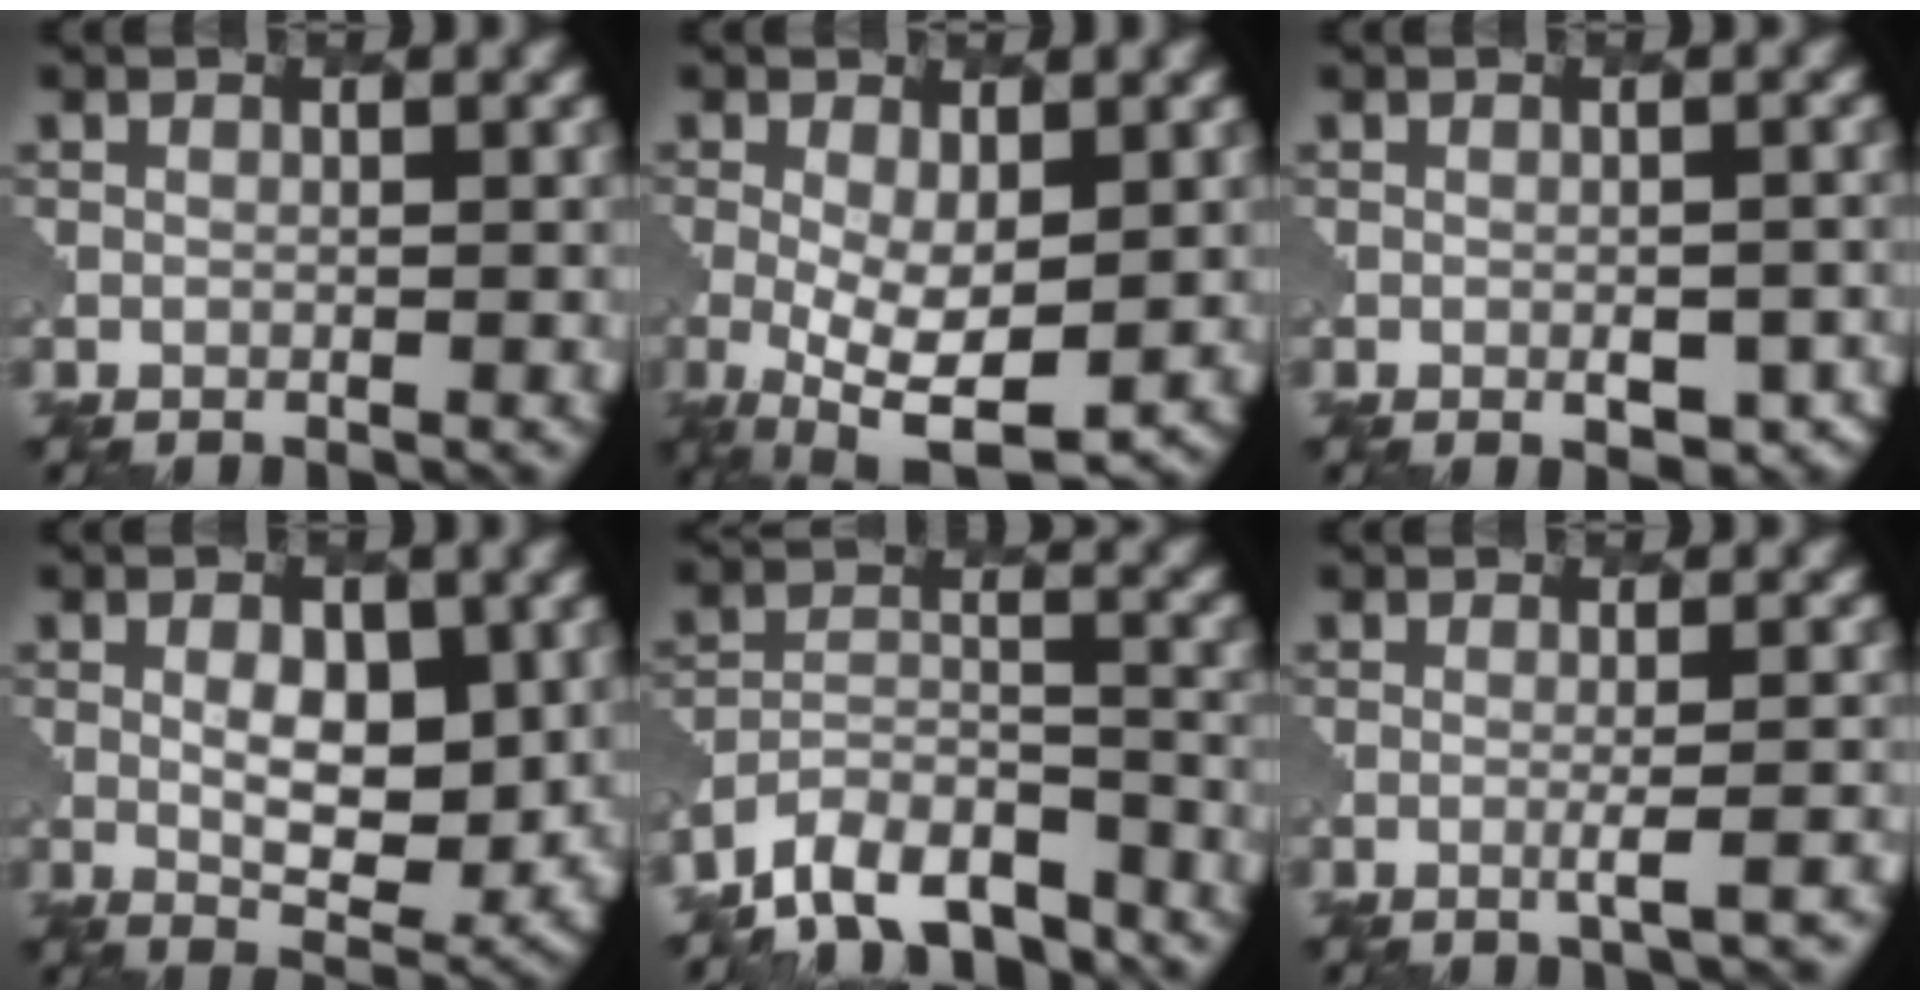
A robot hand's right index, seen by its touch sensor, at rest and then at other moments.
{"total": 5.9, "force": [-0.5, 2.6, 5.3], "torque": [-0.113, -0.022, -0.002]}
{"total": 3.2, "force": [-1.2, 1.6, 2.5], "torque": [-0.032, -0.005, -0.009]}
{"total": 4.9, "force": [0.9, 2.6, 4.0], "torque": [-0.063, -0.008, 0.019]}
{"total": 10.0, "force": [-8.9, 3.8, 2.9], "torque": [-0.052, 0.003, -0.127]}
{"total": 2.4, "force": [-0.8, 0.5, 2.2], "torque": [-0.021, 0.010, -0.023]}